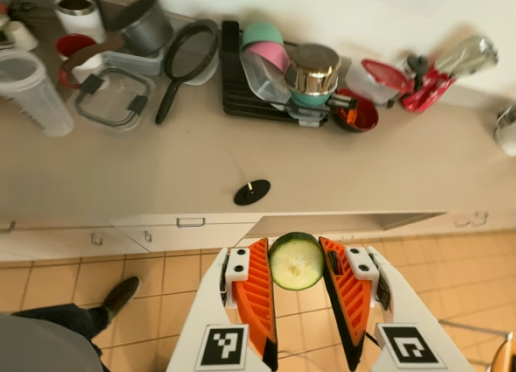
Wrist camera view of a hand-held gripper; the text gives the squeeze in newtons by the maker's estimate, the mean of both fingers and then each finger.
{"total": 10.2, "left": 10.5, "right": 10.0}